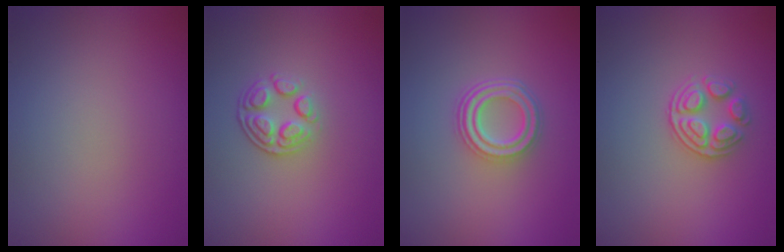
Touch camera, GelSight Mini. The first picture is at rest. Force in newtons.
{"total": 3.0, "press": 2.3, "slide": 1.9}
{"total": 4.0, "press": 3.1, "slide": 2.5}
{"total": 2.9, "press": 2.6, "slide": 1.3}